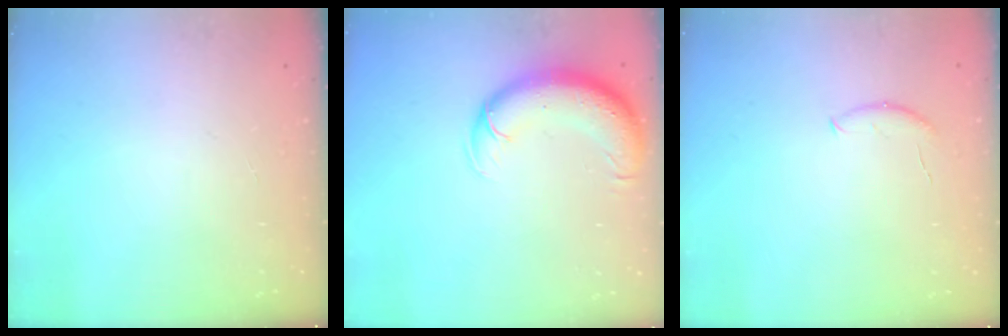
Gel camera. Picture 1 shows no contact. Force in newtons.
{"total": 11.0, "press": 10.6, "slide": 2.8}
{"total": 5.3, "press": 5.2, "slide": 0.6}